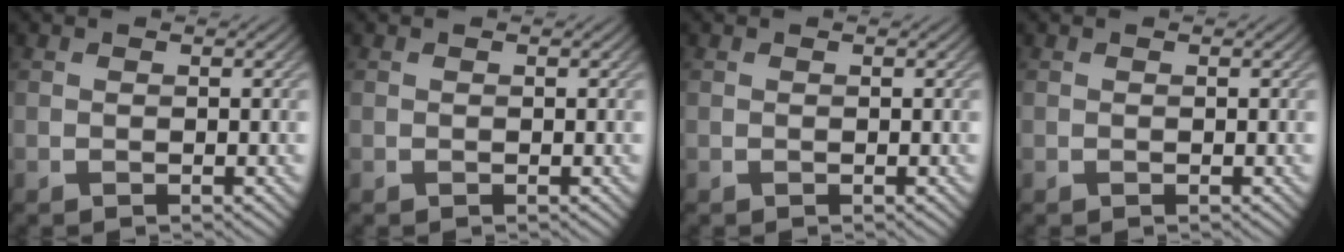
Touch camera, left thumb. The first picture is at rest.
{"total": 0.0}
{"total": 0.0}
{"total": 0.0}